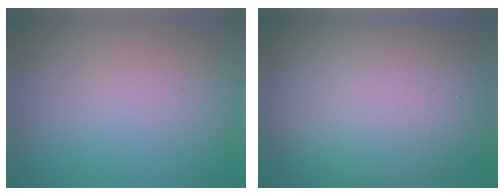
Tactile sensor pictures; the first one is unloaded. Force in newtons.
{"total": 13.0, "press": 13.0, "slide": 1.0}